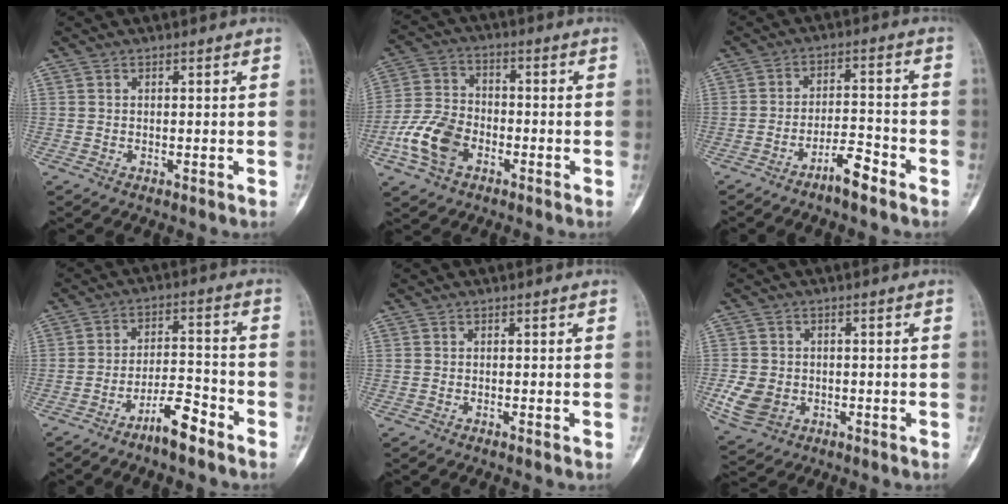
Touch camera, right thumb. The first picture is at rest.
{"total": 10.9, "force": [-4.4, 7.2, 6.9], "torque": [-0.137, 0.023, -0.089]}
{"total": 5.8, "force": [-4.3, 1.1, 3.7], "torque": [-0.061, 0.036, -0.077]}
{"total": 7.5, "force": [-5.4, 1.7, 4.9], "torque": [-0.080, 0.049, -0.097]}
{"total": 0.0}
{"total": 6.6, "force": [-1.5, 5.3, 3.6], "torque": [-0.061, 0.005, -0.020]}